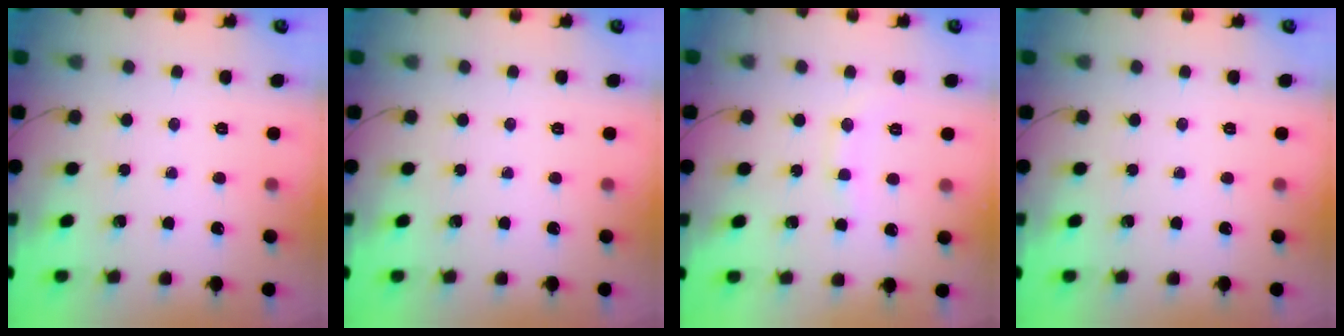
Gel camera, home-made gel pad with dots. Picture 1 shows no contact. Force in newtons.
{"total": 0.0}
{"total": 6.5, "press": 6.4, "slide": 1.4}
{"total": 0.0}